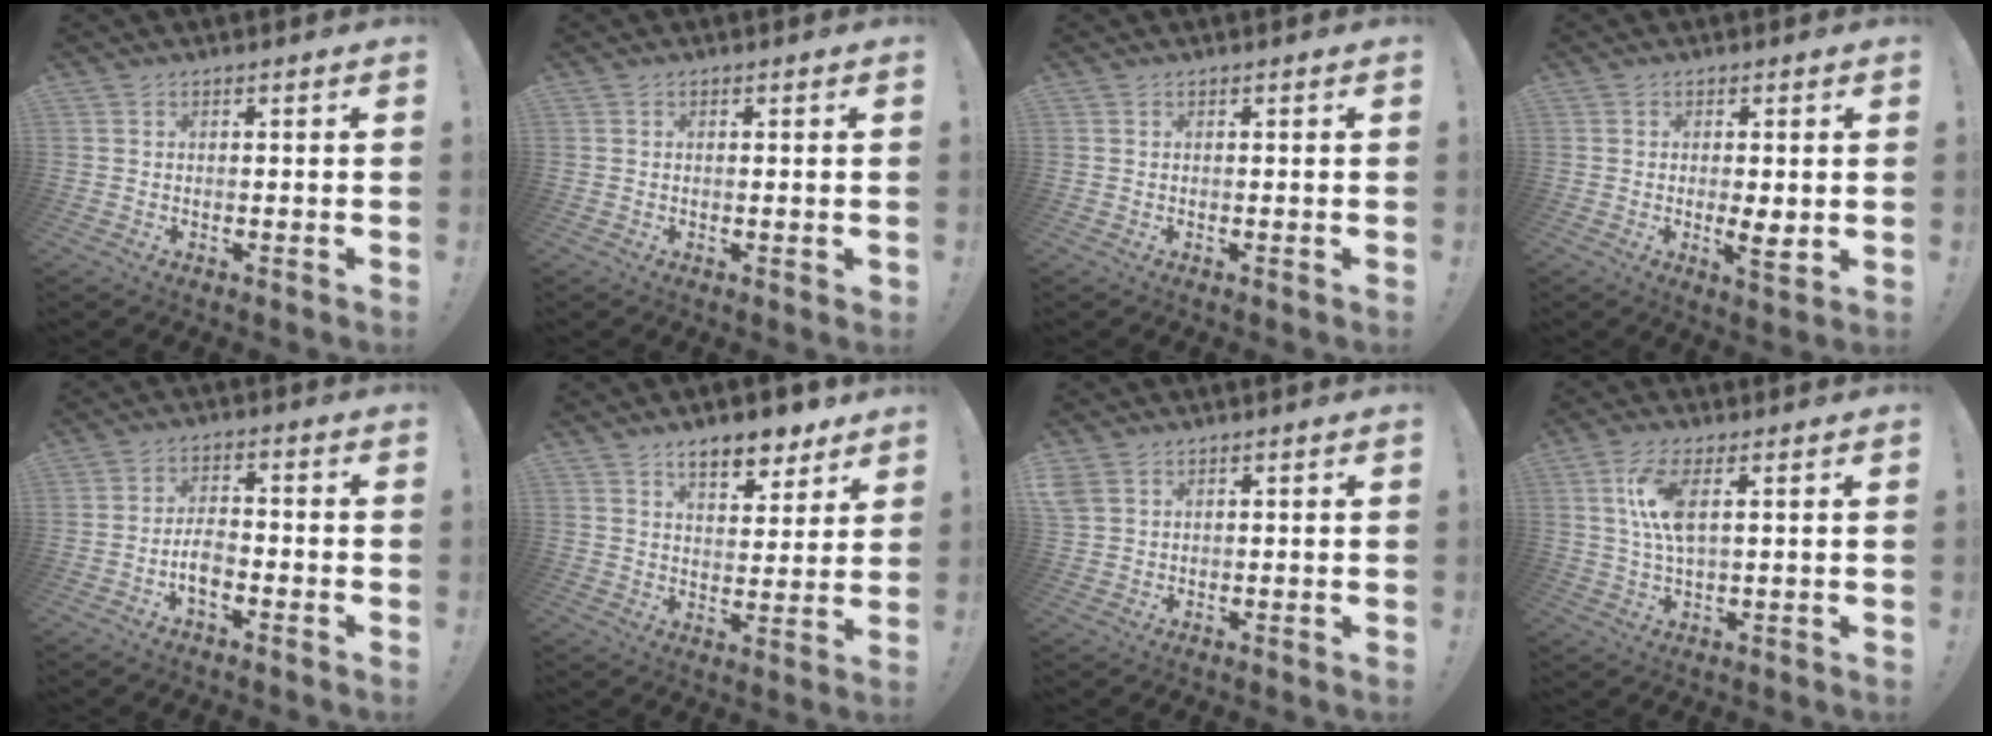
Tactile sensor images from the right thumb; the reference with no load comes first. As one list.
[{"total": 0.6, "force": [0.2, 0.1, 0.5], "torque": [-0.008, -0.001, 0.003]}, {"total": 0.0}, {"total": 4.6, "force": [-0.2, 1.1, 4.5], "torque": [-0.056, -0.012, -0.002]}, {"total": 5.8, "force": [-2.6, 2.8, 4.3], "torque": [-0.076, 0.001, -0.048]}, {"total": 10.4, "force": [7.6, 4.4, 5.4], "torque": [-0.063, -0.049, 0.134]}, {"total": 3.3, "force": [1.9, 2.3, 1.5], "torque": [-0.024, -0.004, 0.038]}, {"total": 9.1, "force": [2.5, 3.1, 8.2], "torque": [-0.173, -0.009, 0.041]}]